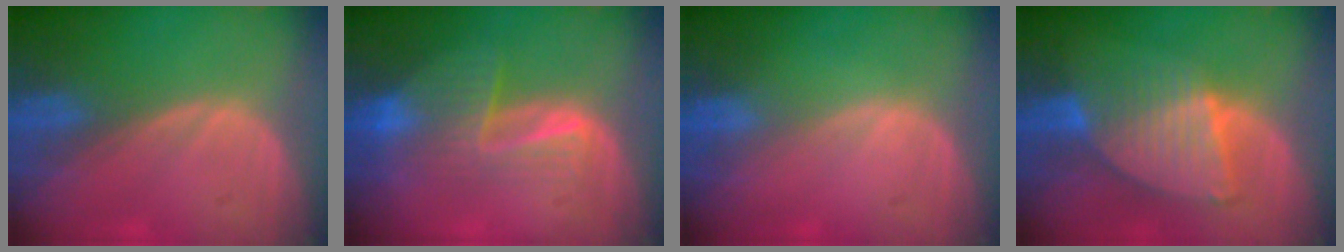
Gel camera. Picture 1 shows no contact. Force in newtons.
{"total": 7.4, "press": 6.7, "slide": 3.1}
{"total": 0.0}
{"total": 7.3, "press": 6.8, "slide": 2.8}